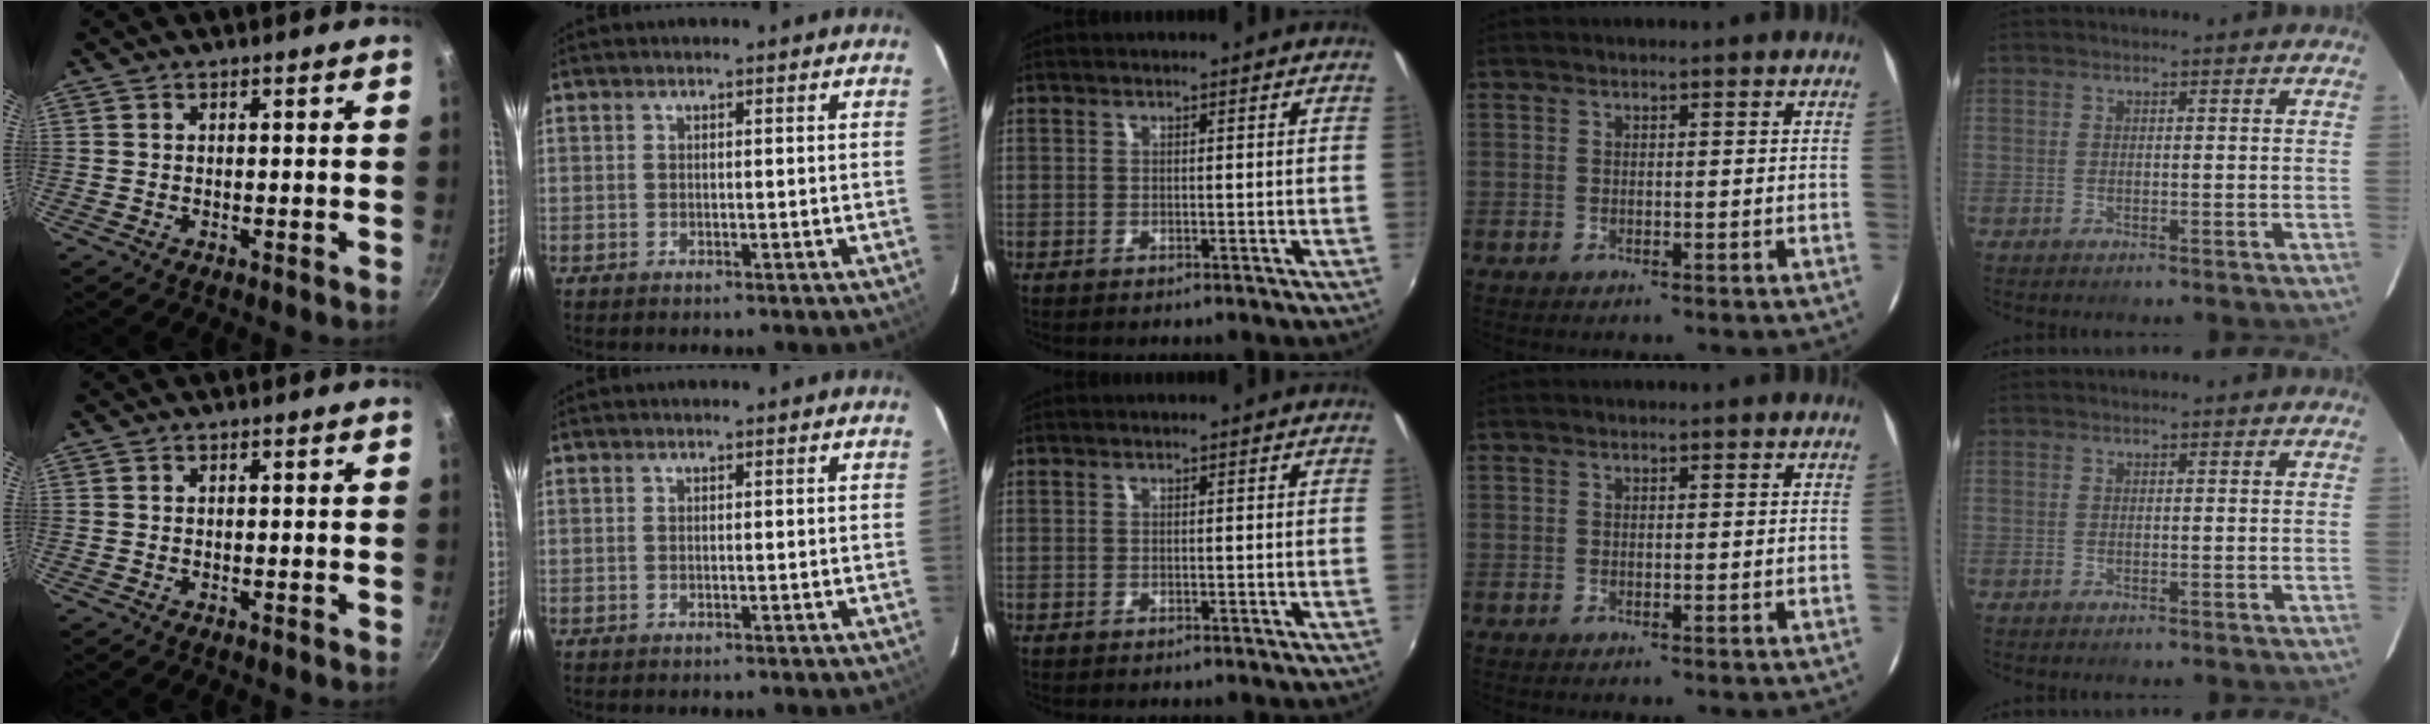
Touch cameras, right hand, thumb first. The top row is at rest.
{}